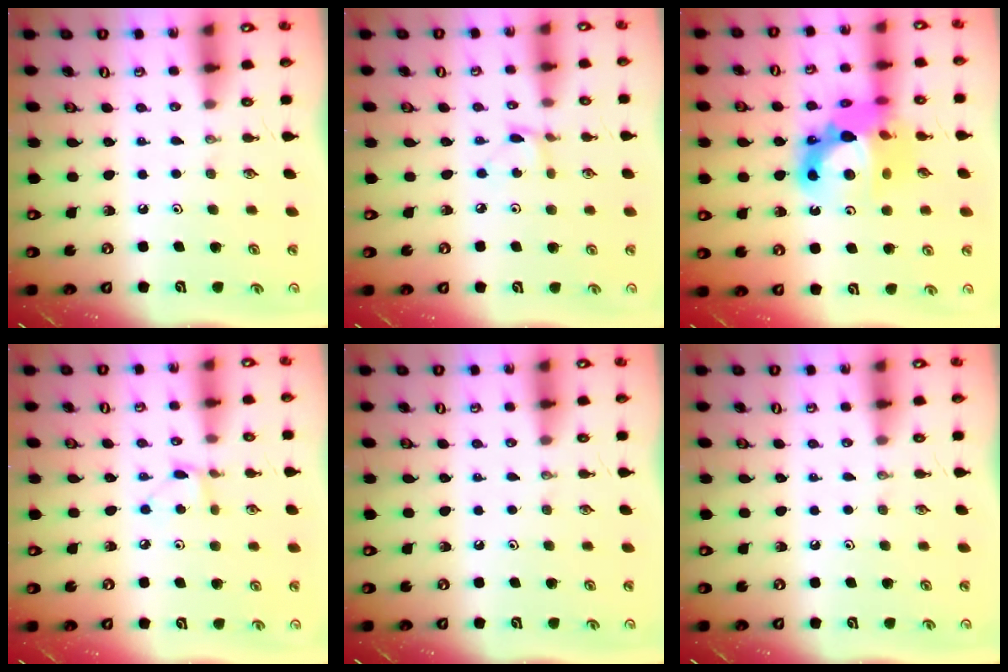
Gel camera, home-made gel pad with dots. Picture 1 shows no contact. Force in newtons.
{"total": 2.4, "press": 2.4, "slide": 0.3}
{"total": 16.5, "press": 16.4, "slide": 1.6}
{"total": 4.2, "press": 4.1, "slide": 0.6}
{"total": 0.0}
{"total": 0.0}